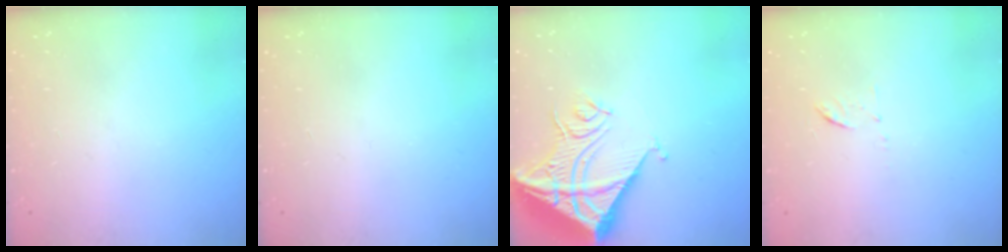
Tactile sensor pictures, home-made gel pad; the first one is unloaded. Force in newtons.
{"total": 0.0}
{"total": 18.3, "press": 18.1, "slide": 2.4}
{"total": 6.0, "press": 6.0, "slide": 0.4}